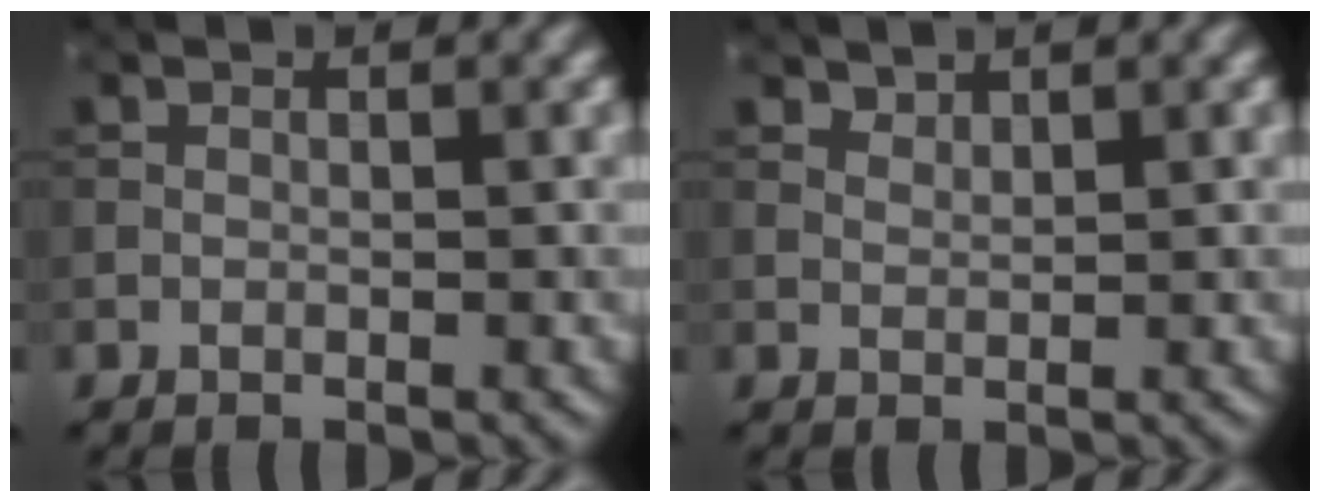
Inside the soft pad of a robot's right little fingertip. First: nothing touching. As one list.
[{"total": 1.2, "force": [1.2, 0.2, 0.2], "torque": [-0.008, 0.000, 0.026]}]